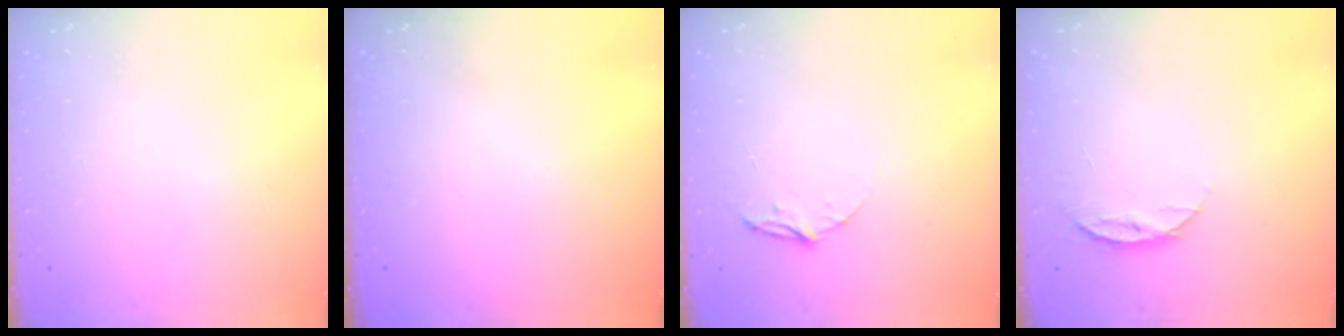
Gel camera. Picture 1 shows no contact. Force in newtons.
{"total": 0.0}
{"total": 4.4, "press": 4.4, "slide": 0.4}
{"total": 4.4, "press": 4.3, "slide": 0.5}